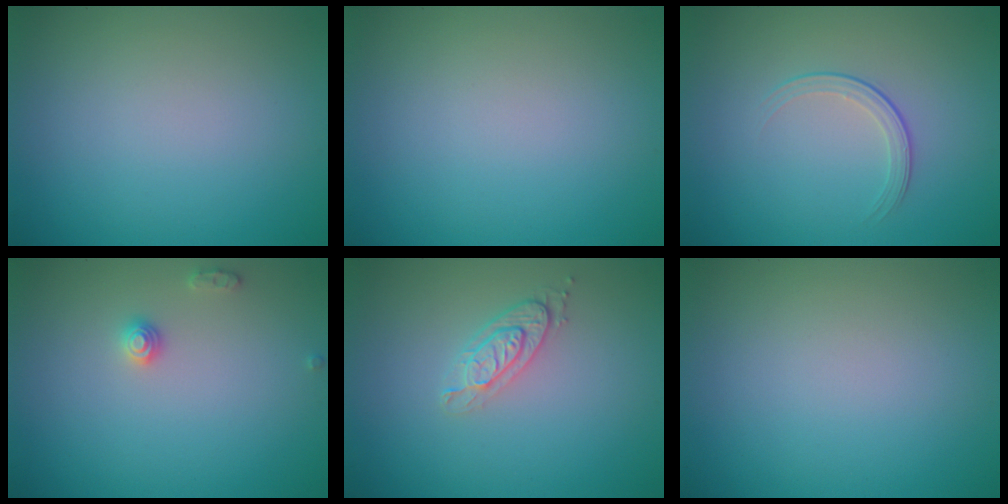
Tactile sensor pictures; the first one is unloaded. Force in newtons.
{"total": 0.0}
{"total": 1.7, "press": 0.9, "slide": 1.4}
{"total": 1.2, "press": 1.2, "slide": 0.0}
{"total": 2.1, "press": 1.9, "slide": 0.8}
{"total": 0.0}